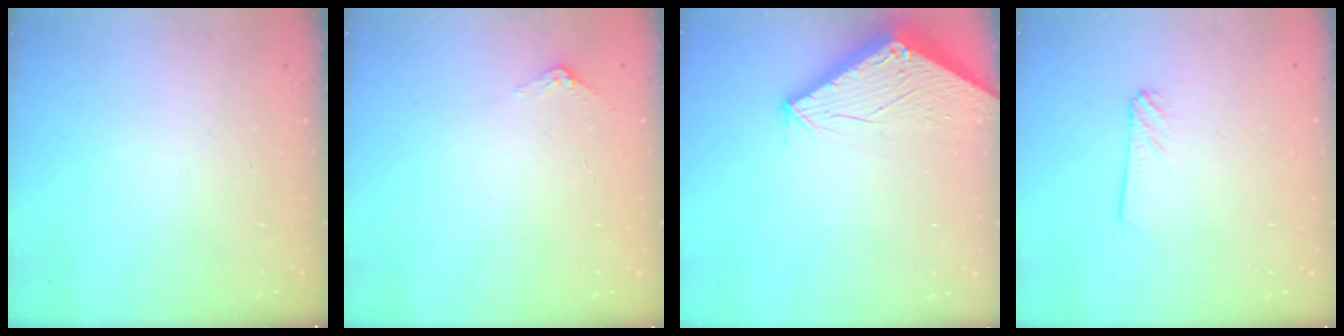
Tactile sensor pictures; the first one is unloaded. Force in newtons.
{"total": 2.9, "press": 2.9, "slide": 0.2}
{"total": 2.7, "press": 2.7, "slide": 0.1}
{"total": 2.4, "press": 2.4, "slide": 0.3}